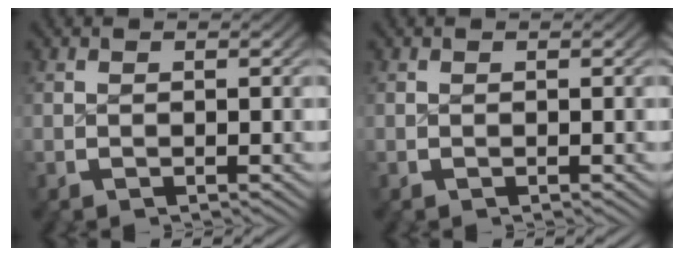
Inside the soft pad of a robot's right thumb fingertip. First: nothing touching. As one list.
[{"total": 0.0}]